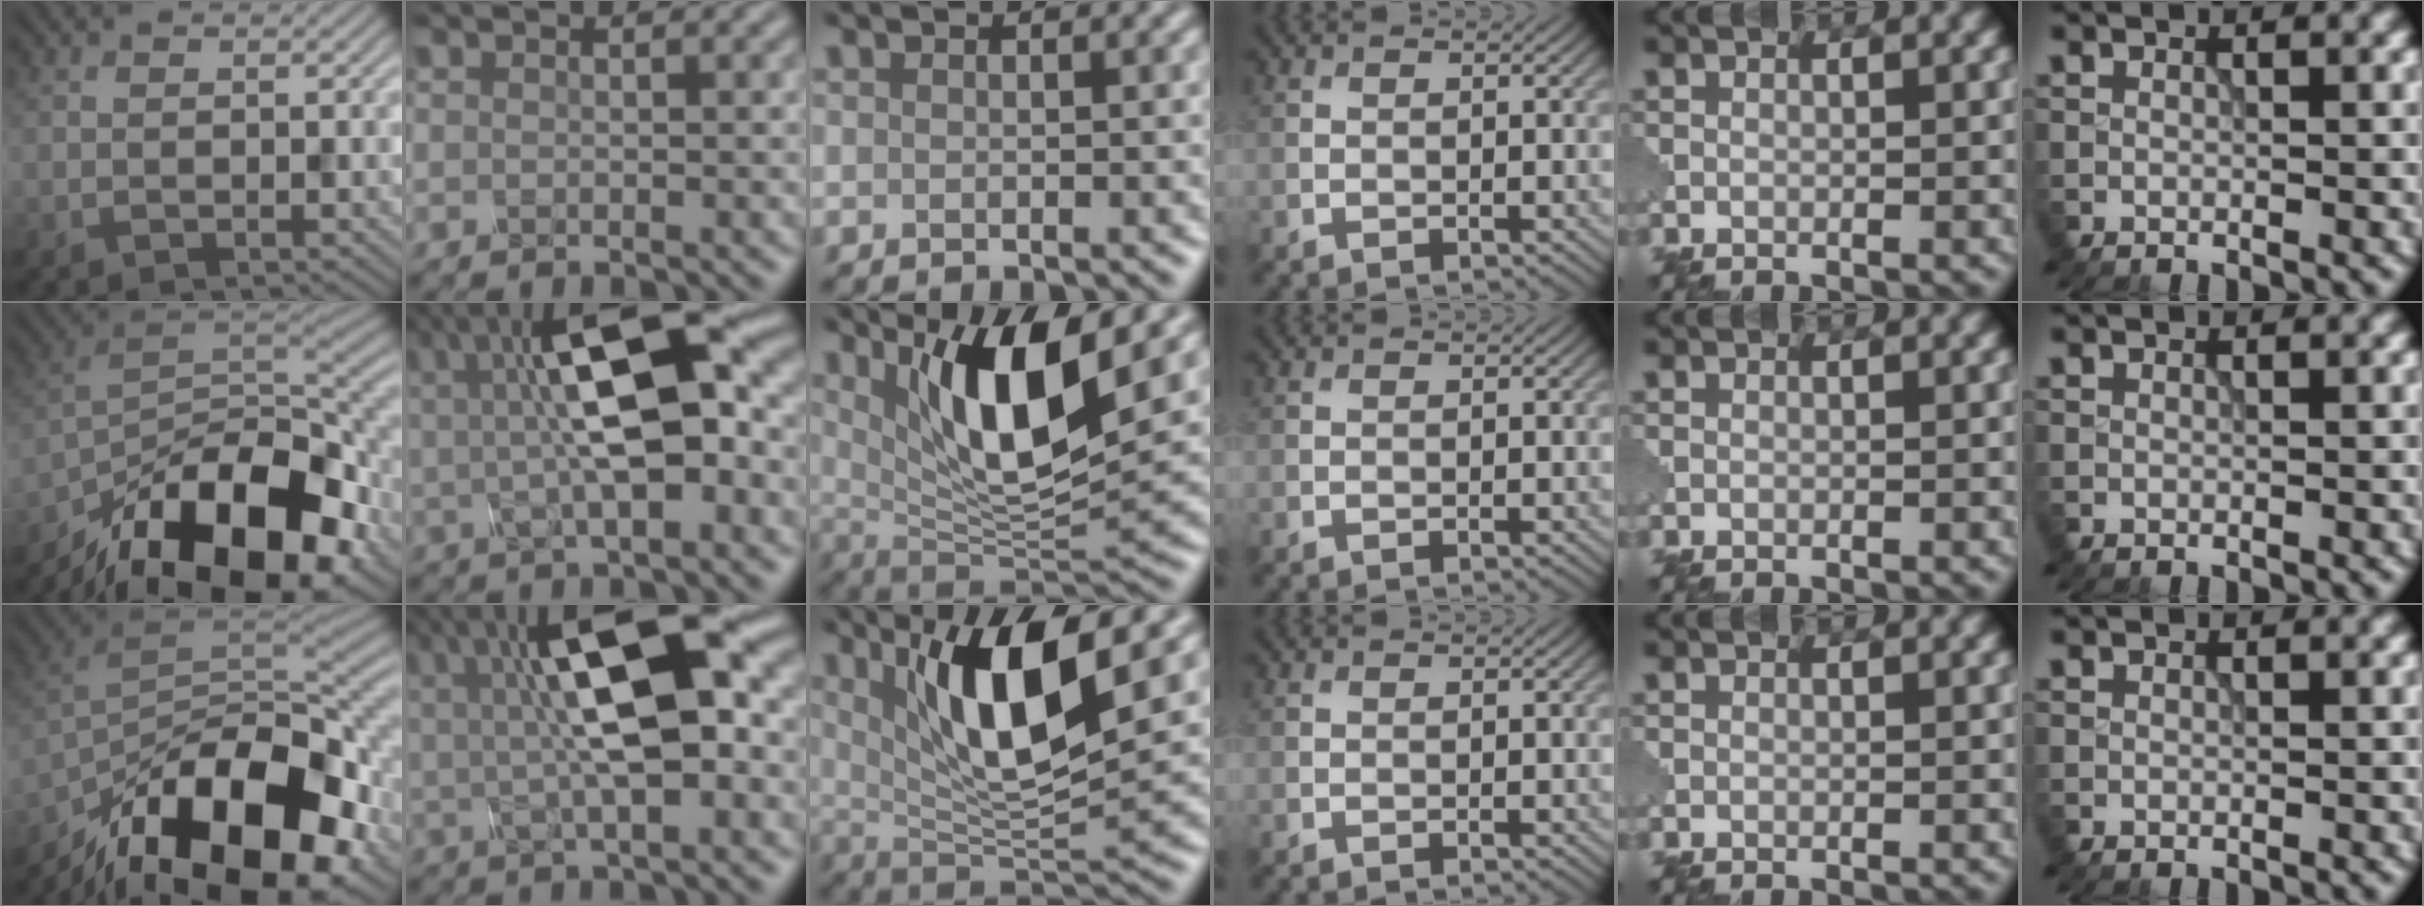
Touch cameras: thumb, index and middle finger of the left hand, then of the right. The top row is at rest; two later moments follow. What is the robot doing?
{"motion": "assemble", "object": "glue stick"}